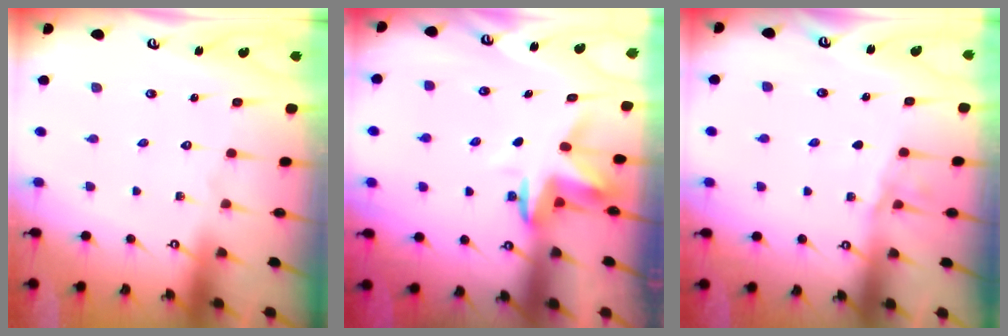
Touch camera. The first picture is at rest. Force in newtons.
{"total": 3.4, "press": 3.4, "slide": 0.2}
{"total": 2.6, "press": 2.6, "slide": 0.4}